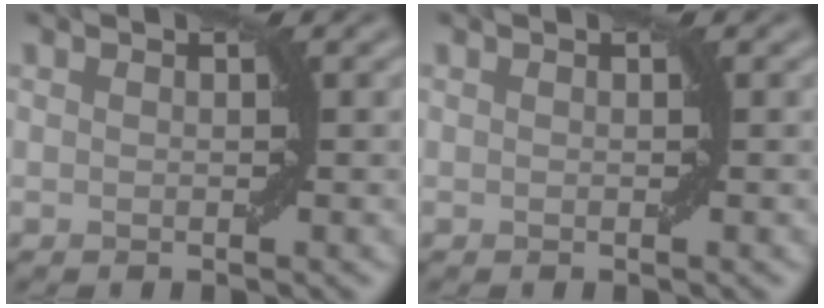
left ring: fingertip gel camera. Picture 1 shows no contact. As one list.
[{"total": 0.0}]